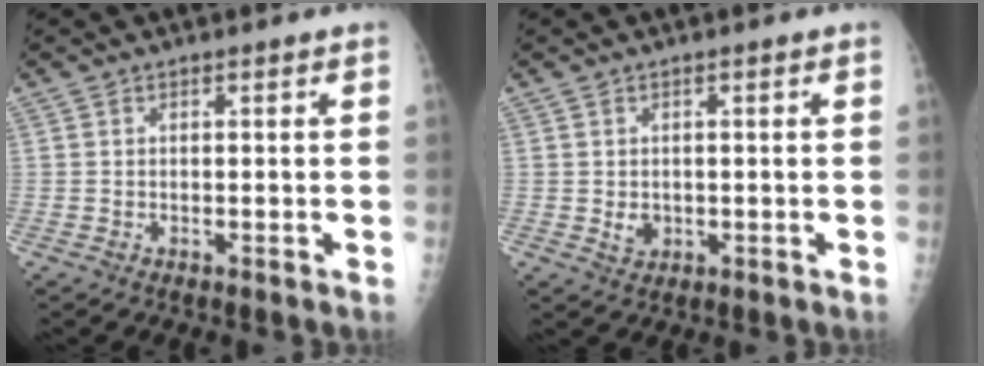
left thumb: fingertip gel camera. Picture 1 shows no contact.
{"total": 2.4, "force": [-0.2, 2.0, 1.3], "torque": [-0.011, -0.001, 0.004]}